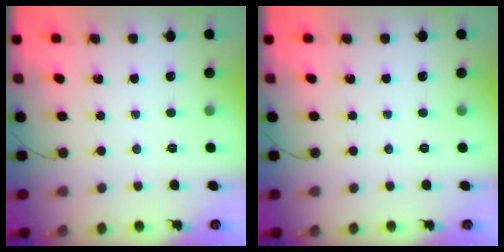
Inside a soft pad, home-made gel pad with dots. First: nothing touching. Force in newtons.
{"total": 0.0}